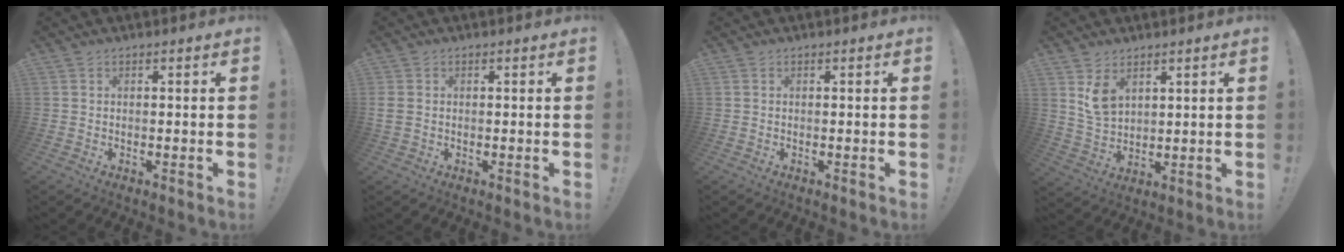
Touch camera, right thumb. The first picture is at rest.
{"total": 2.1, "force": [0.3, 1.7, 1.2], "torque": [-0.035, 0.006, 0.007]}
{"total": 0.0}
{"total": 7.0, "force": [4.2, 4.5, 3.3], "torque": [-0.048, -0.024, 0.081]}